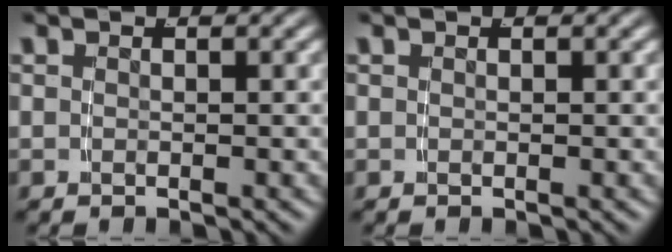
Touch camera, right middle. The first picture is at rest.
{"total": 0.0}